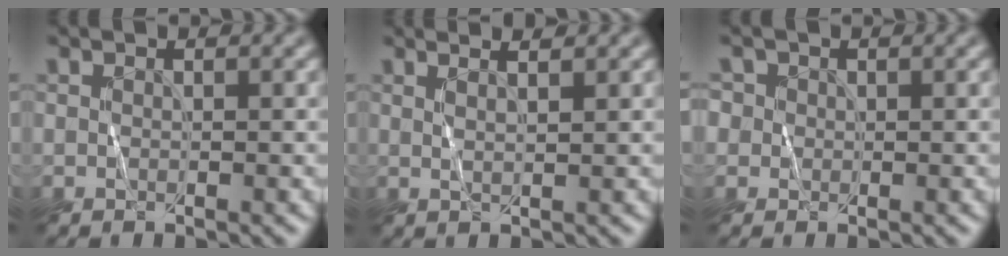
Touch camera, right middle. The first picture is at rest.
{"total": 2.4, "force": [1.7, 0.5, 1.6], "torque": [-0.011, 0.011, 0.003]}
{"total": 2.8, "force": [1.1, 2.5, 0.9], "torque": [-0.015, 0.014, 0.005]}